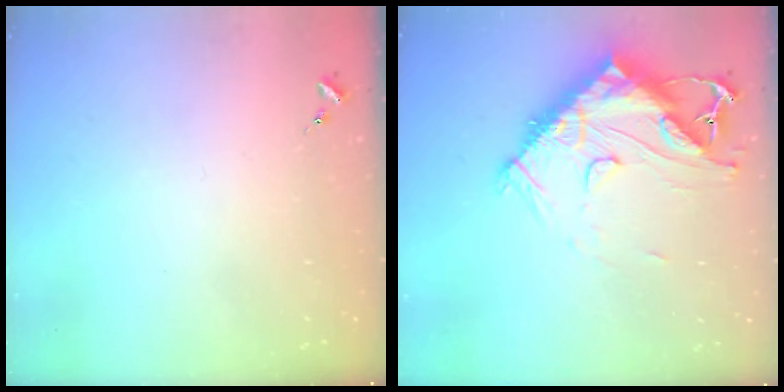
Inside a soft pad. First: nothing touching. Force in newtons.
{"total": 18.8, "press": 18.7, "slide": 1.7}